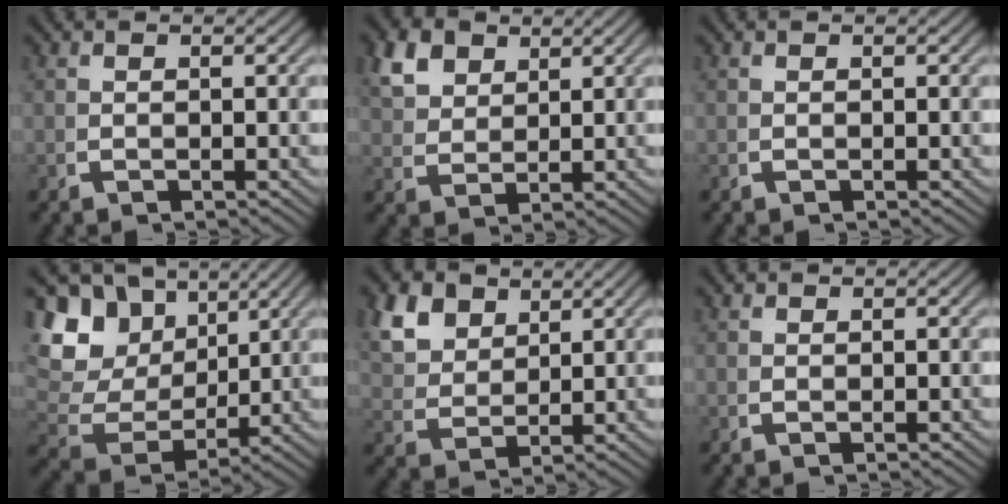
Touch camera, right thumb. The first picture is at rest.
{"total": 5.2, "force": [3.4, 3.1, 2.6], "torque": [-0.051, 0.000, 0.069]}
{"total": 0.0}
{"total": 11.6, "force": [2.1, 8.9, 7.1], "torque": [-0.164, -0.023, 0.041]}
{"total": 6.2, "force": [3.3, 4.0, 3.4], "torque": [-0.081, -0.011, 0.071]}
{"total": 0.7, "force": [0.5, 0.4, 0.0], "torque": [0.002, 0.000, 0.011]}